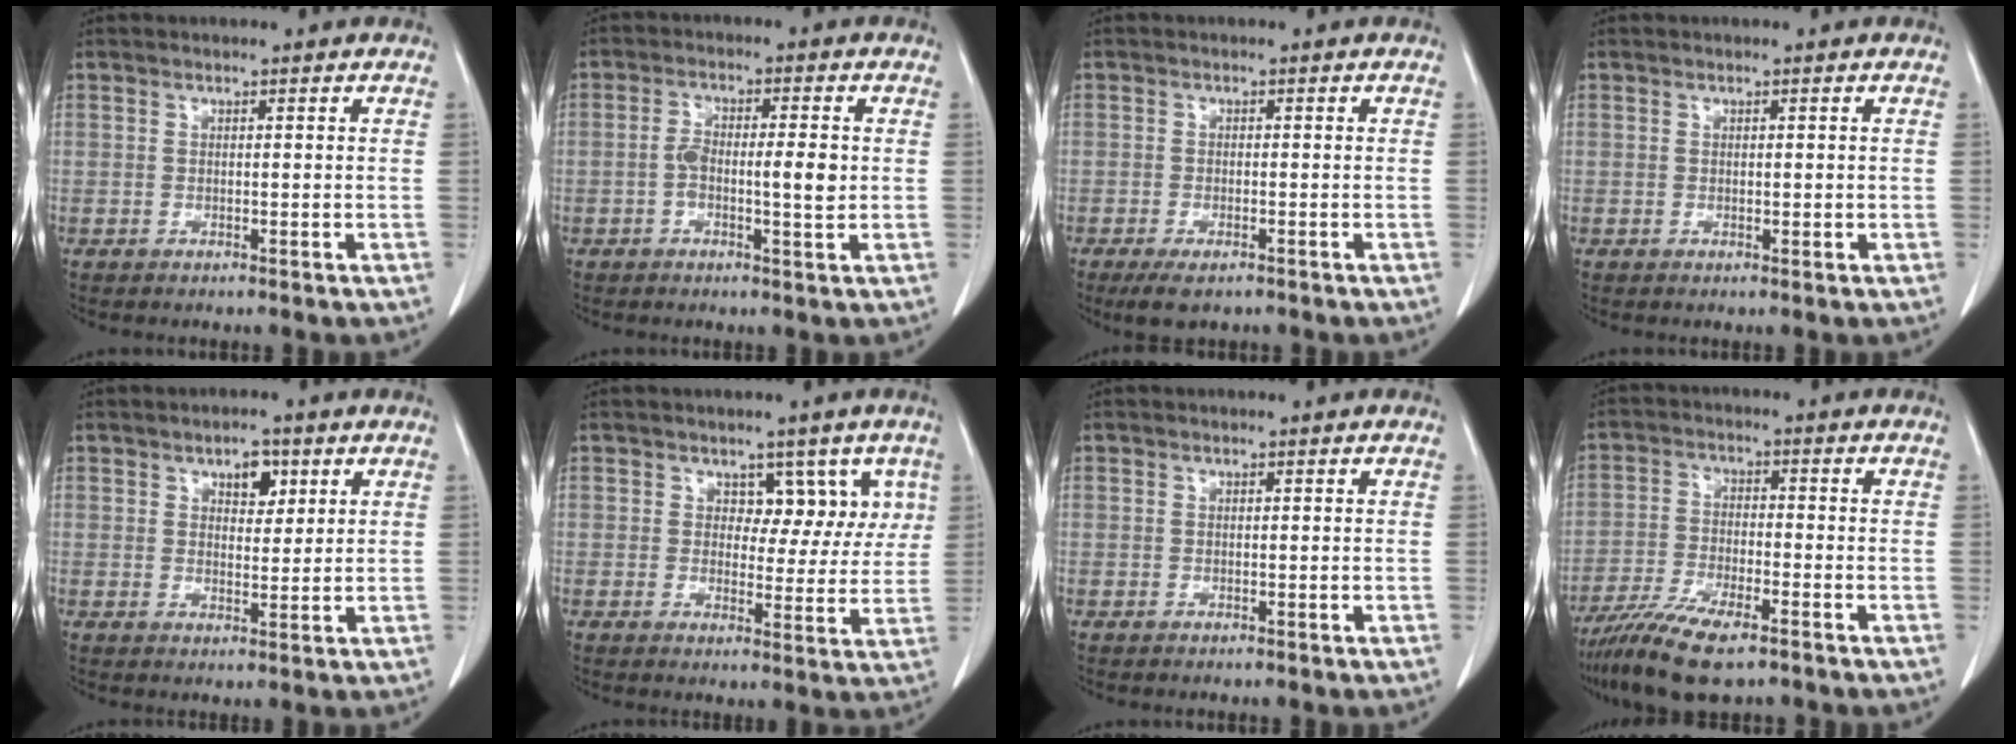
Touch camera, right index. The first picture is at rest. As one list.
[{"total": 5.6, "force": [-0.4, 1.5, 5.4], "torque": [-0.099, 0.009, -0.009]}, {"total": 4.0, "force": [-2.8, 1.3, 2.6], "torque": [-0.047, -0.008, -0.042]}, {"total": 0.6, "force": [0.1, 0.4, 0.5], "torque": [-0.009, -0.002, 0.003]}, {"total": 3.8, "force": [1.9, 2.0, 2.5], "torque": [-0.034, 0.001, 0.030]}, {"total": 5.8, "force": [2.8, 3.9, 3.3], "torque": [-0.014, 0.008, 0.035]}, {"total": 0.0}, {"total": 11.1, "force": [-8.2, 2.5, 7.0], "torque": [-0.126, -0.023, -0.142]}]